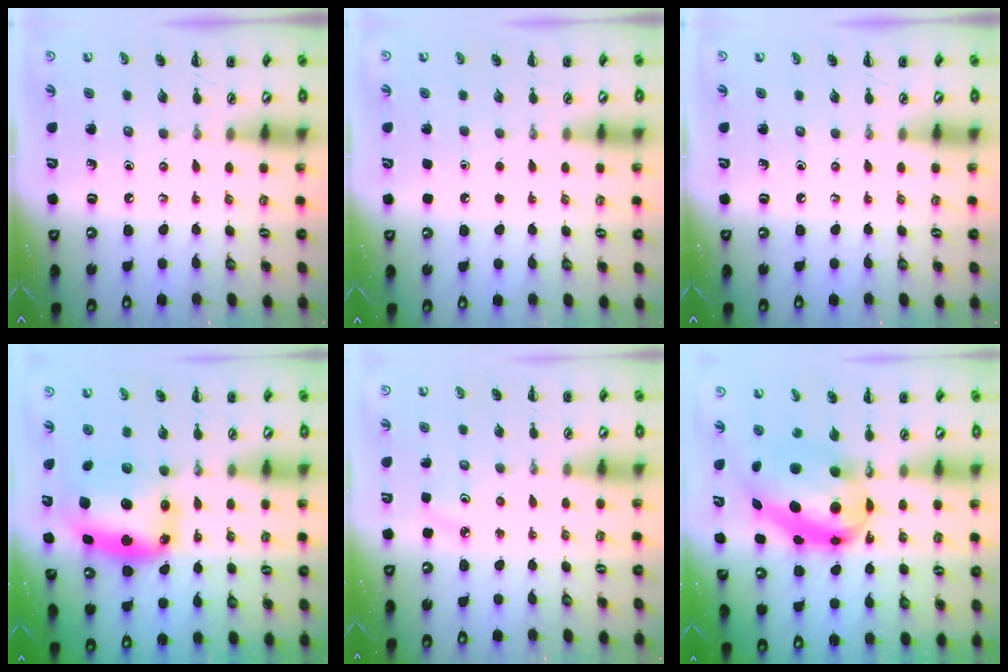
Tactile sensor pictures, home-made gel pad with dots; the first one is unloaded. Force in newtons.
{"total": 1.6, "press": 1.6, "slide": 0.1}
{"total": 0.0}
{"total": 7.2, "press": 7.1, "slide": 1.7}
{"total": 4.6, "press": 4.4, "slide": 1.3}
{"total": 15.7, "press": 15.2, "slide": 3.8}